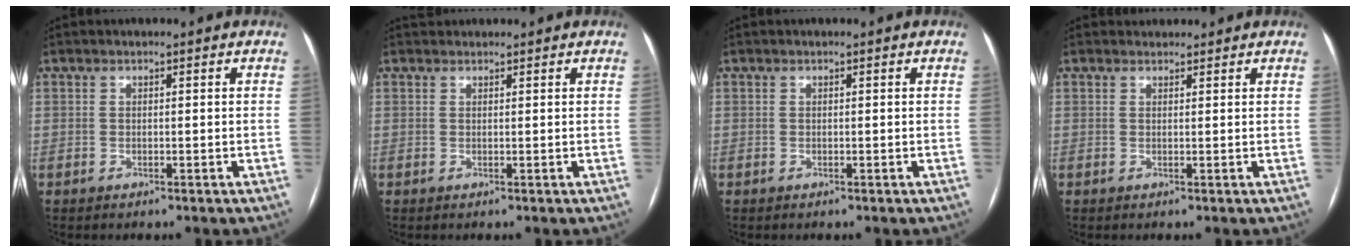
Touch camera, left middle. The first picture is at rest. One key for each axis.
{"total": 1.4, "fx": 1.3, "fy": 0.4, "fz": 0.0, "tx": -0.002, "ty": 0.022, "tz": 0.024}
{"total": 0.0}
{"total": 1.4, "fx": 1.3, "fy": 0.6, "fz": -0.2, "tx": 0.000, "ty": 0.012, "tz": 0.020}